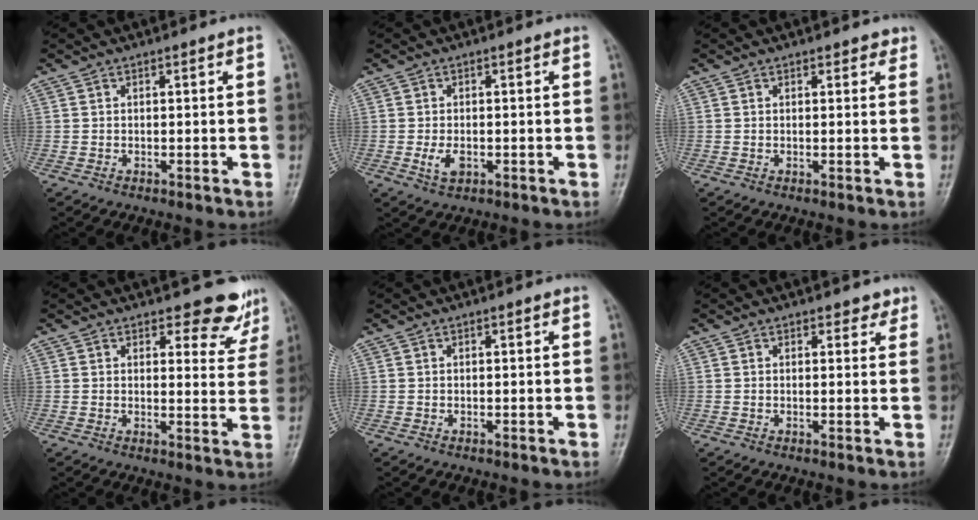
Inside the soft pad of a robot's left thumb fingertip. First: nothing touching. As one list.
[{"total": 3.0, "force": [-0.7, 1.8, 2.3], "torque": [-0.046, -0.003, -0.011]}, {"total": 1.5, "force": [1.1, 0.9, 0.5], "torque": [0.008, -0.005, 0.008]}, {"total": 7.1, "force": [6.3, 2.8, 1.6], "torque": [0.016, -0.047, 0.062]}, {"total": 0.0}, {"total": 2.1, "force": [1.6, 1.2, 0.6], "torque": [0.013, -0.007, 0.014]}]